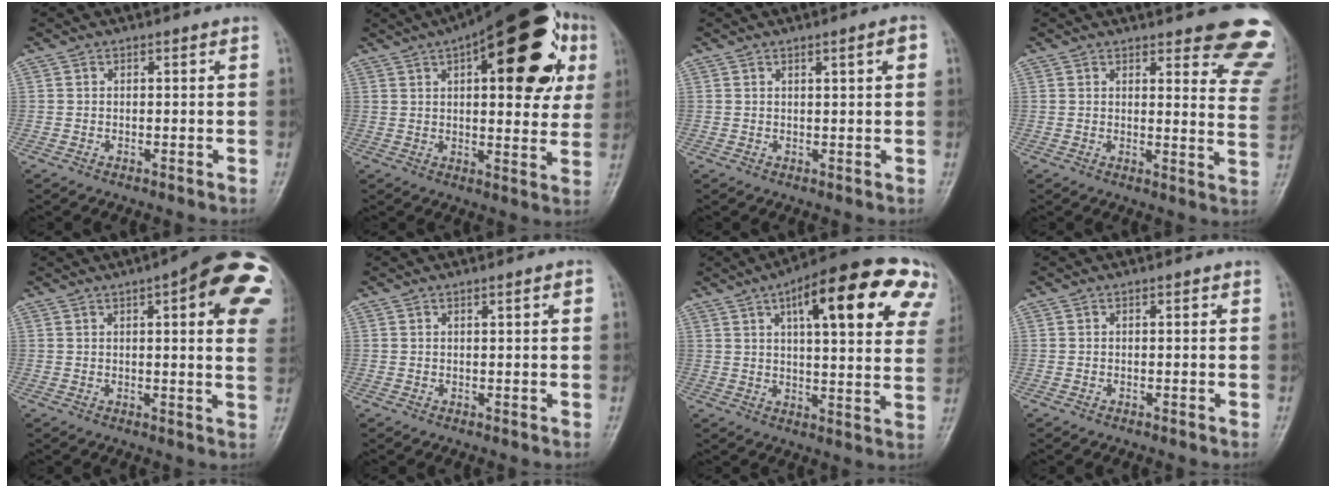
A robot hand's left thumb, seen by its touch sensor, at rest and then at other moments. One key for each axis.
{"total": 25.8, "fx": 9.4, "fy": 10.2, "fz": 21.7, "tx": -0.271, "ty": 0.015, "tz": 0.124}
{"total": 2.5, "fx": 1.0, "fy": 0.2, "fz": 2.3, "tx": -0.034, "ty": -0.001, "tz": 0.016}
{"total": 13.6, "fx": 11.0, "fy": 3.6, "fz": 7.2, "tx": -0.037, "ty": -0.074, "tz": 0.103}
{"total": 19.6, "fx": 6.6, "fy": 5.3, "fz": 17.7, "tx": -0.192, "ty": -0.001, "tz": 0.072}
{"total": 1.7, "fx": 0.6, "fy": 0.2, "fz": 1.6, "tx": -0.026, "ty": 0.002, "tz": 0.010}
{"total": 24.3, "fx": 11.1, "fy": 7.8, "fz": 20.2, "tx": -0.248, "ty": 0.000, "tz": 0.144}
{"total": 0.0}